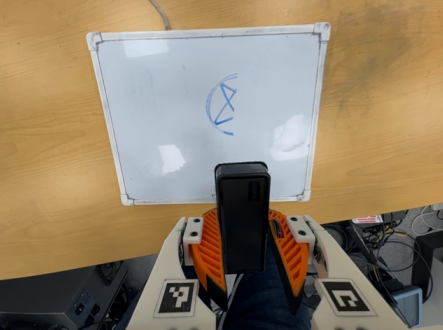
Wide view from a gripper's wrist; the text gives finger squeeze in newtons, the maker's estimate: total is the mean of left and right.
{"total": 6.7, "left": 7.4, "right": 6.0}